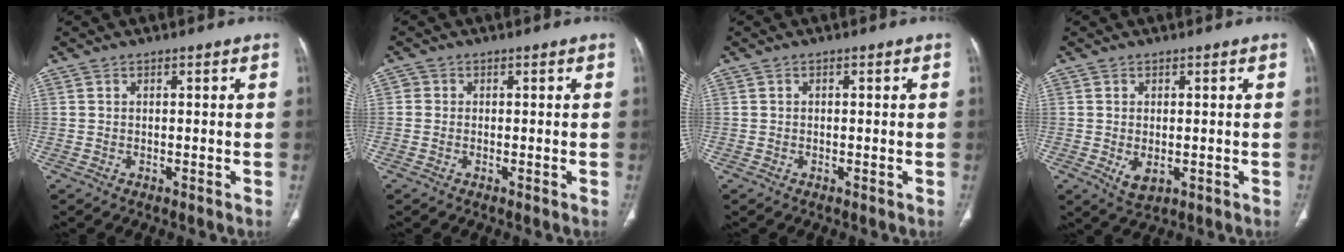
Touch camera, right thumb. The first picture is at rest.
{"total": 1.0, "force": [0.0, 1.0, 0.2], "torque": [0.003, 0.003, -0.002]}
{"total": 0.0}
{"total": 3.3, "force": [-0.6, 1.9, 2.7], "torque": [-0.045, -0.008, 0.001]}